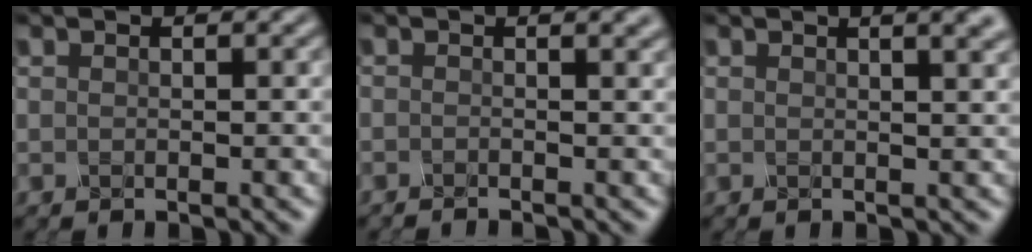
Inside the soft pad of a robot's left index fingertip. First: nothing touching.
{"total": 2.2, "force": [-0.6, 1.1, 1.9], "torque": [0.008, 0.000, -0.015]}
{"total": 7.7, "force": [4.1, 3.8, 5.3], "torque": [0.000, 0.053, 0.010]}